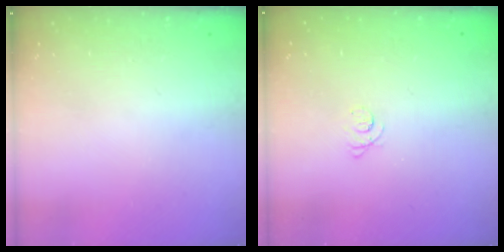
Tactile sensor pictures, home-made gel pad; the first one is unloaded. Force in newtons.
{"total": 2.4, "press": 2.4, "slide": 0.3}